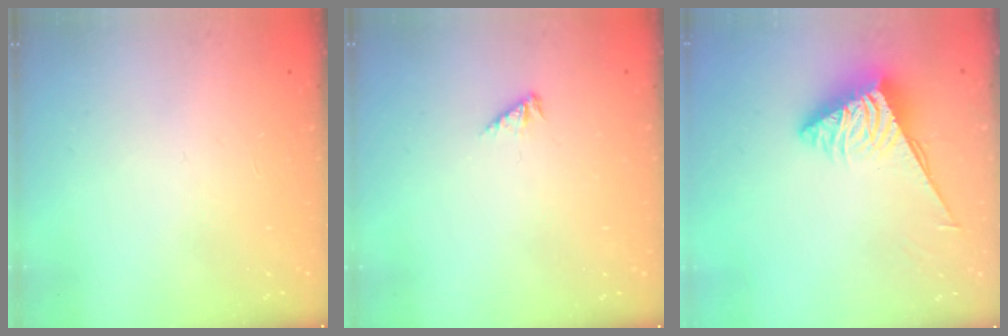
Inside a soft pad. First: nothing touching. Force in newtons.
{"total": 1.7, "press": 1.6, "slide": 0.4}
{"total": 4.0, "press": 3.9, "slide": 0.5}